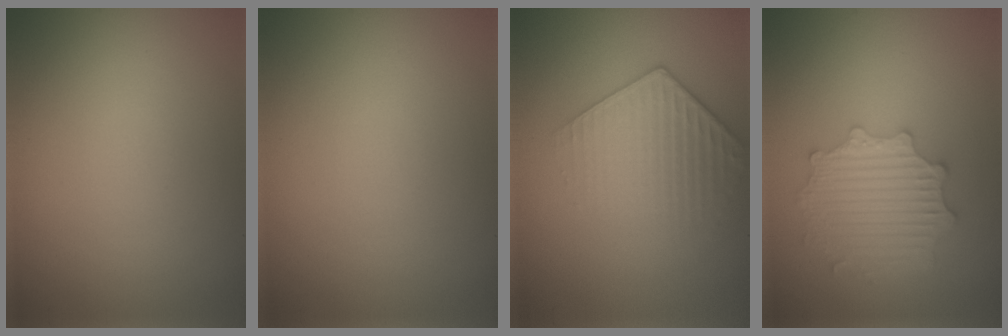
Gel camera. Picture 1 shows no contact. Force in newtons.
{"total": 0.0}
{"total": 3.1, "press": 3.0, "slide": 1.0}
{"total": 4.9, "press": 4.0, "slide": 2.8}